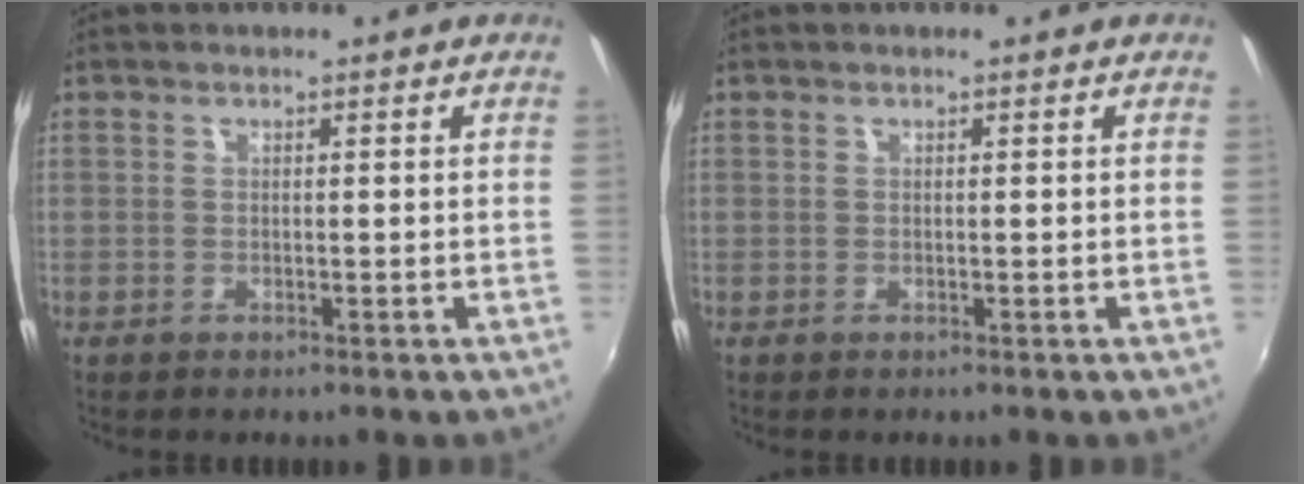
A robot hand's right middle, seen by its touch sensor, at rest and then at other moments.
{"total": 0.0}